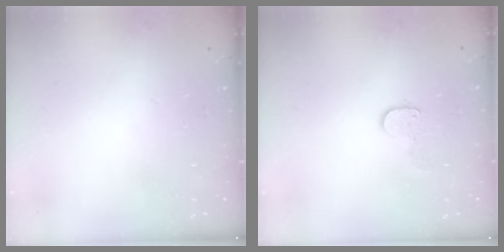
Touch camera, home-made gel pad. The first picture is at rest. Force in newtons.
{"total": 6.7, "press": 6.7, "slide": 0.4}